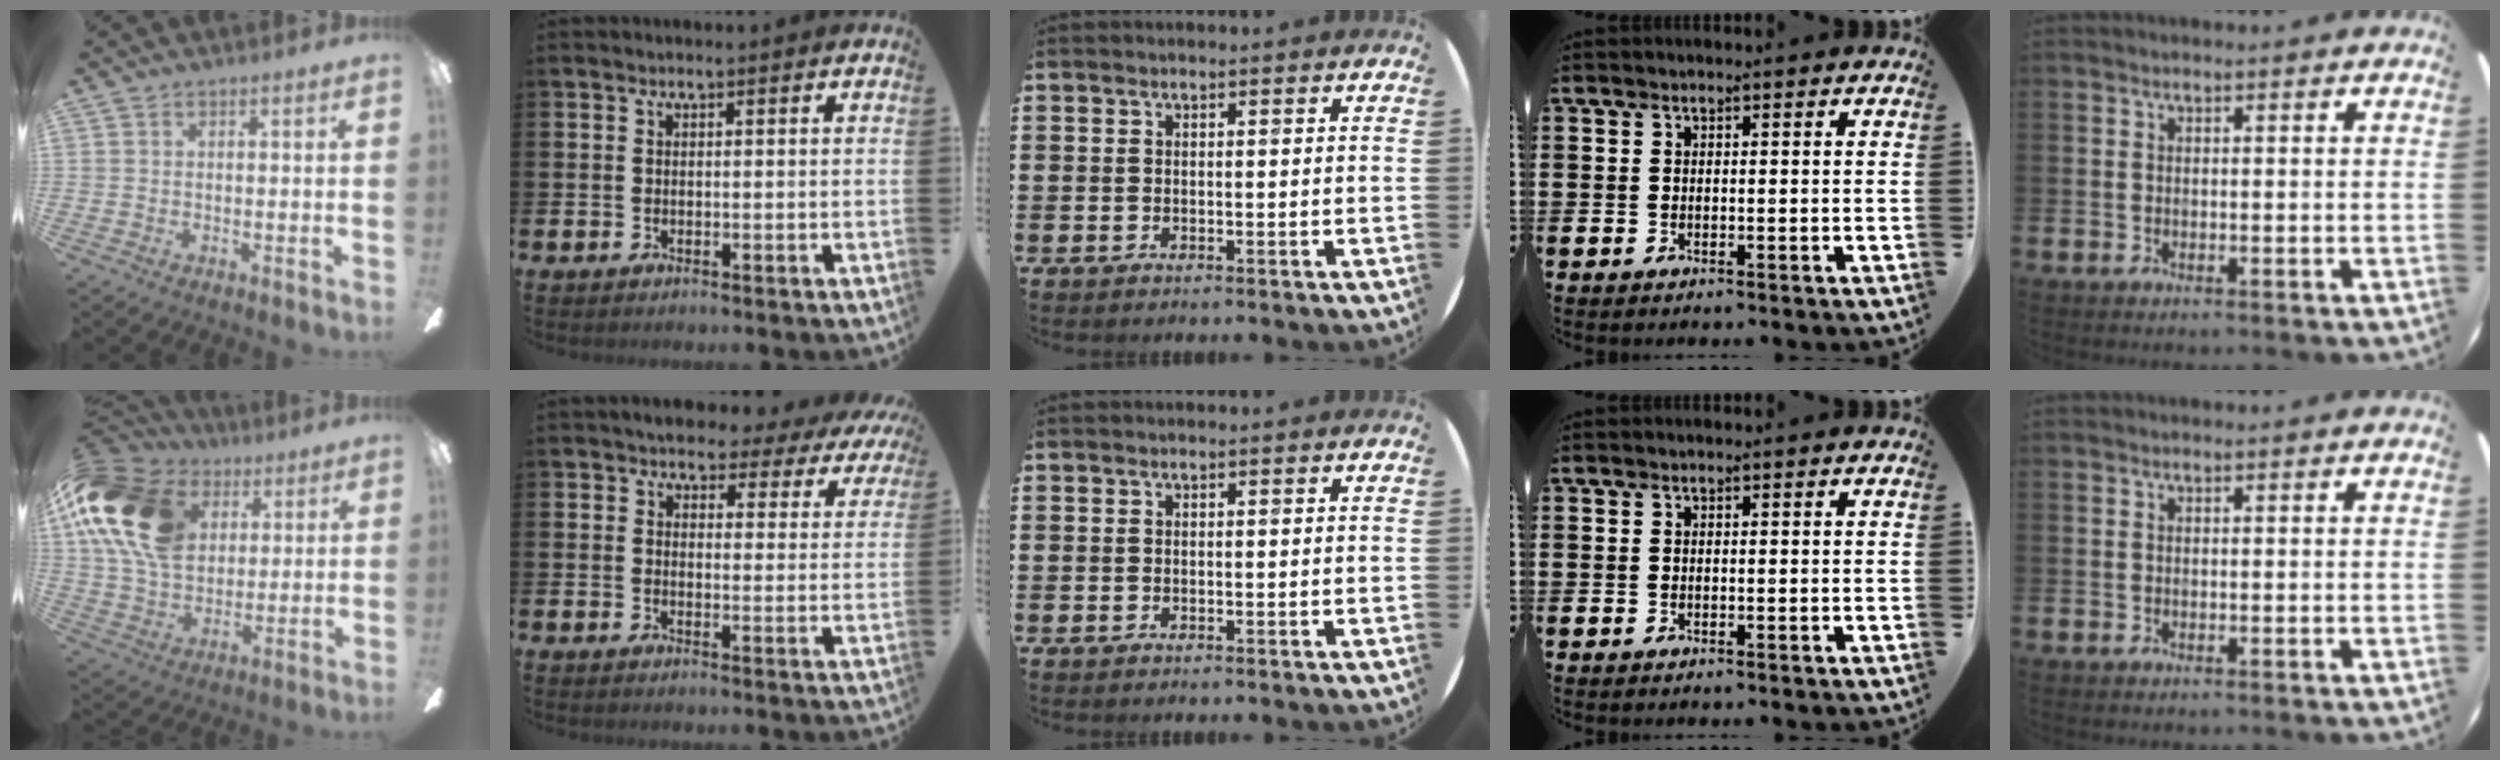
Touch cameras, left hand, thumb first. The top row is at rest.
{"thumb": {"total": 20.5, "force": [6.9, 14.4, 12.8], "torque": [-0.275, -0.008, 0.125]}, "index": {"total": 4.0, "force": [3.6, 1.6, 0.6], "torque": [-0.019, -0.027, 0.059]}}